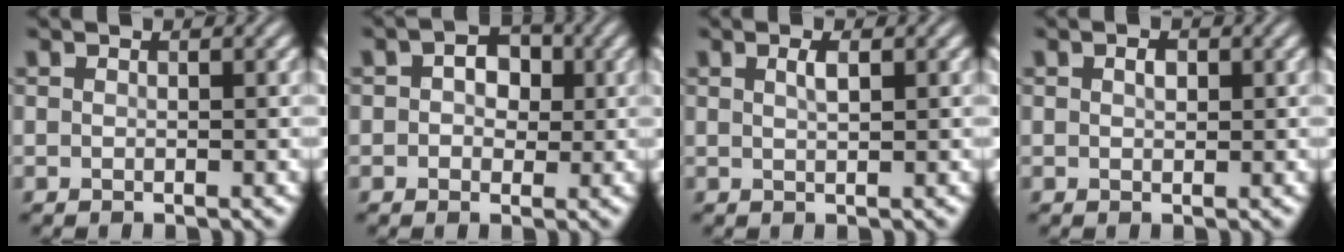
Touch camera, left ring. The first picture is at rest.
{"total": 3.3, "force": [0.6, 2.4, 2.2], "torque": [-0.028, 0.006, 0.000]}
{"total": 1.3, "force": [0.5, 0.3, 1.1], "torque": [-0.019, 0.004, 0.009]}
{"total": 1.1, "force": [0.3, 0.6, 0.8], "torque": [-0.014, 0.002, 0.005]}